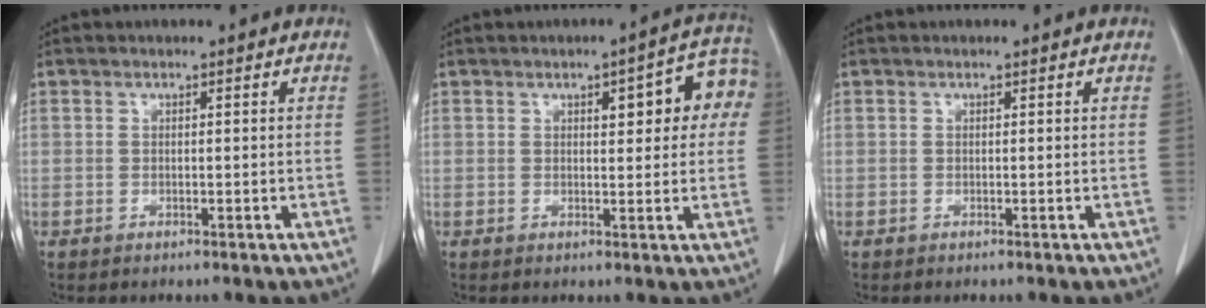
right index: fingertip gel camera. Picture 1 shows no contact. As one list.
[{"total": 8.4, "force": [2.3, 2.8, 7.6], "torque": [-0.085, 0.027, 0.024]}, {"total": 0.0}]